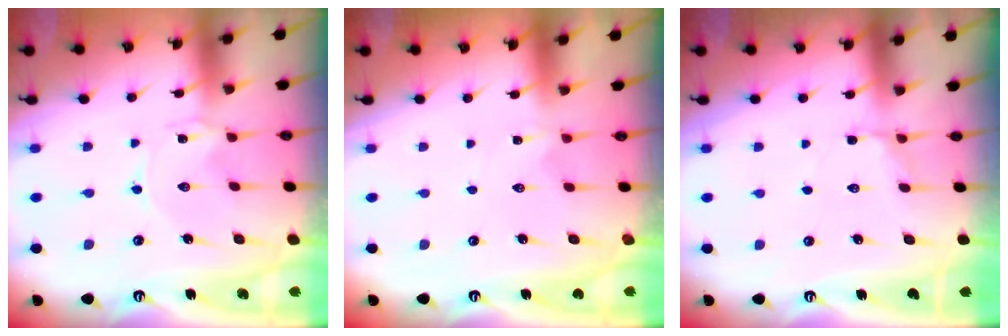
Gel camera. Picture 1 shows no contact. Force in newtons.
{"total": 0.7, "press": 0.6, "slide": 0.3}
{"total": 2.9, "press": 2.5, "slide": 1.5}